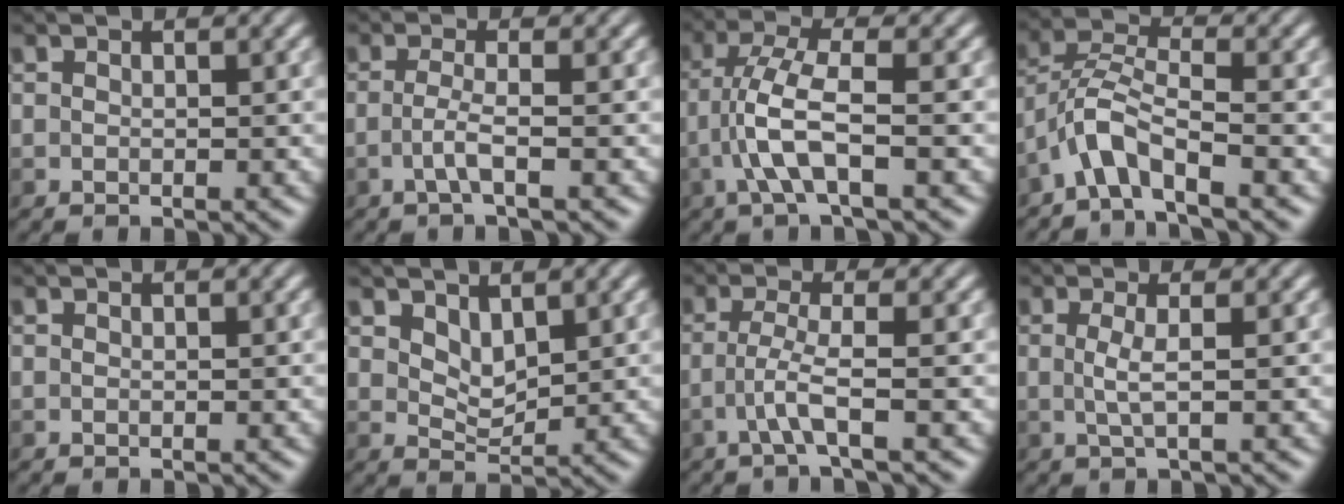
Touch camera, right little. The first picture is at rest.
{"total": 1.8, "force": [-0.8, -0.3, 1.5], "torque": [-0.036, 0.004, -0.017]}
{"total": 4.1, "force": [-1.5, 0.5, 3.8], "torque": [-0.087, 0.013, -0.031]}
{"total": 3.9, "force": [-2.7, 0.5, 2.7], "torque": [-0.054, 0.016, -0.058]}
{"total": 0.0}
{"total": 2.1, "force": [1.4, 1.1, 1.2], "torque": [-0.029, -0.007, 0.028]}
{"total": 2.4, "force": [-1.2, -0.5, 2.0], "torque": [-0.048, 0.008, -0.028]}
{"total": 1.5, "force": [0.0, -0.3, 1.4], "torque": [-0.034, 0.002, 0.003]}